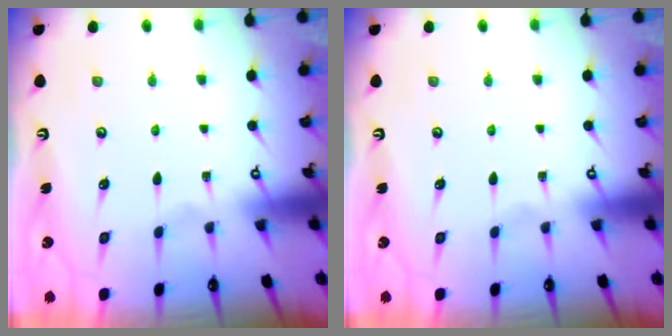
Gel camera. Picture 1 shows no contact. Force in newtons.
{"total": 0.0}